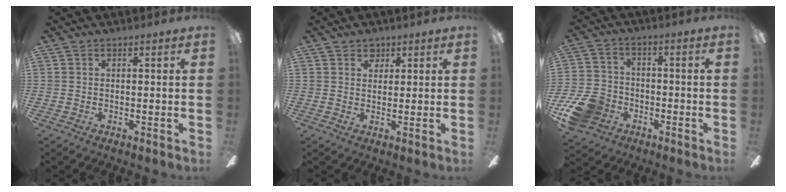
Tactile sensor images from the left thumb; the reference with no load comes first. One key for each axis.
{"total": 3.2, "fx": 2.0, "fy": 2.3, "fz": 0.6, "tx": -0.002, "ty": -0.001, "tz": 0.034}
{"total": 11.4, "fx": -5.7, "fy": 8.4, "fz": 5.2, "tx": -0.121, "ty": 0.043, "tz": -0.104}